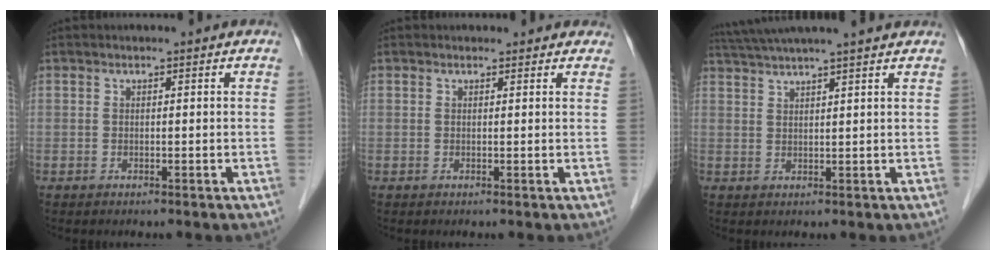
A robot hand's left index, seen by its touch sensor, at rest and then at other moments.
{"total": 3.0, "force": [2.7, 1.2, 0.5], "torque": [-0.001, 0.008, 0.018]}
{"total": 13.3, "force": [11.7, -0.3, 6.2], "torque": [-0.115, 0.039, 0.168]}